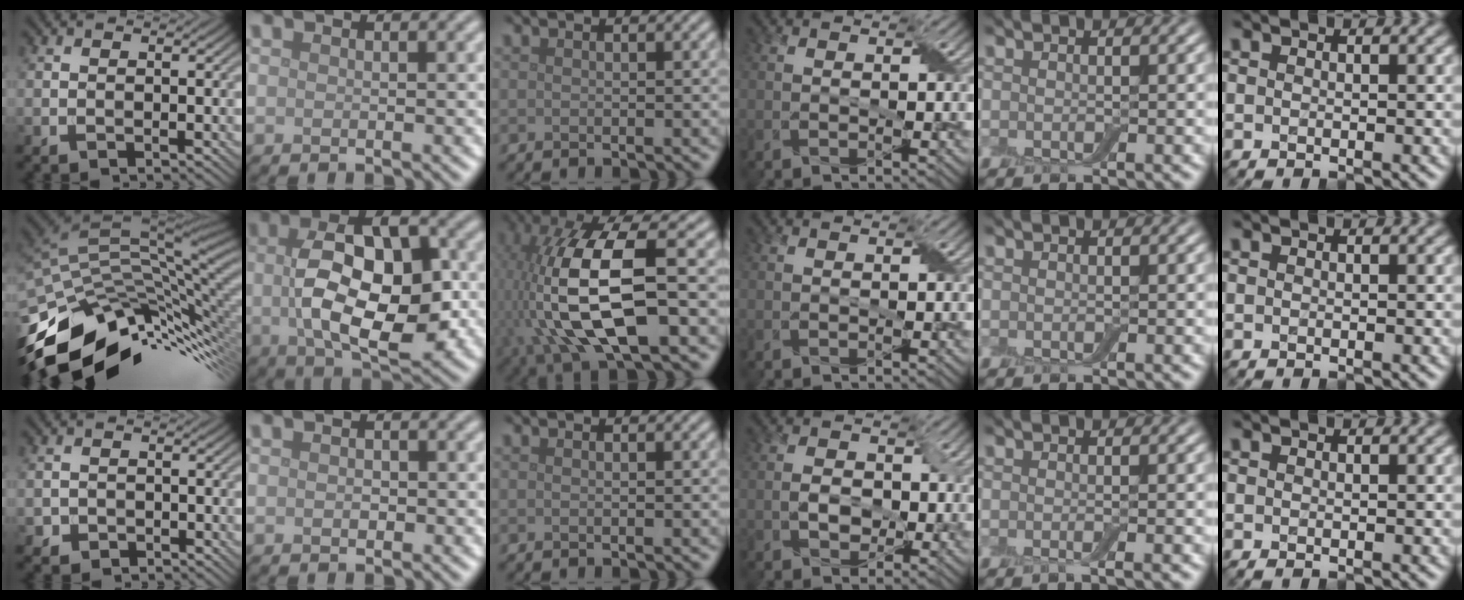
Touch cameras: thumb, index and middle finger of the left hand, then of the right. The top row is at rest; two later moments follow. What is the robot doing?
{"motion": "peel", "object": "aluminum foil"}